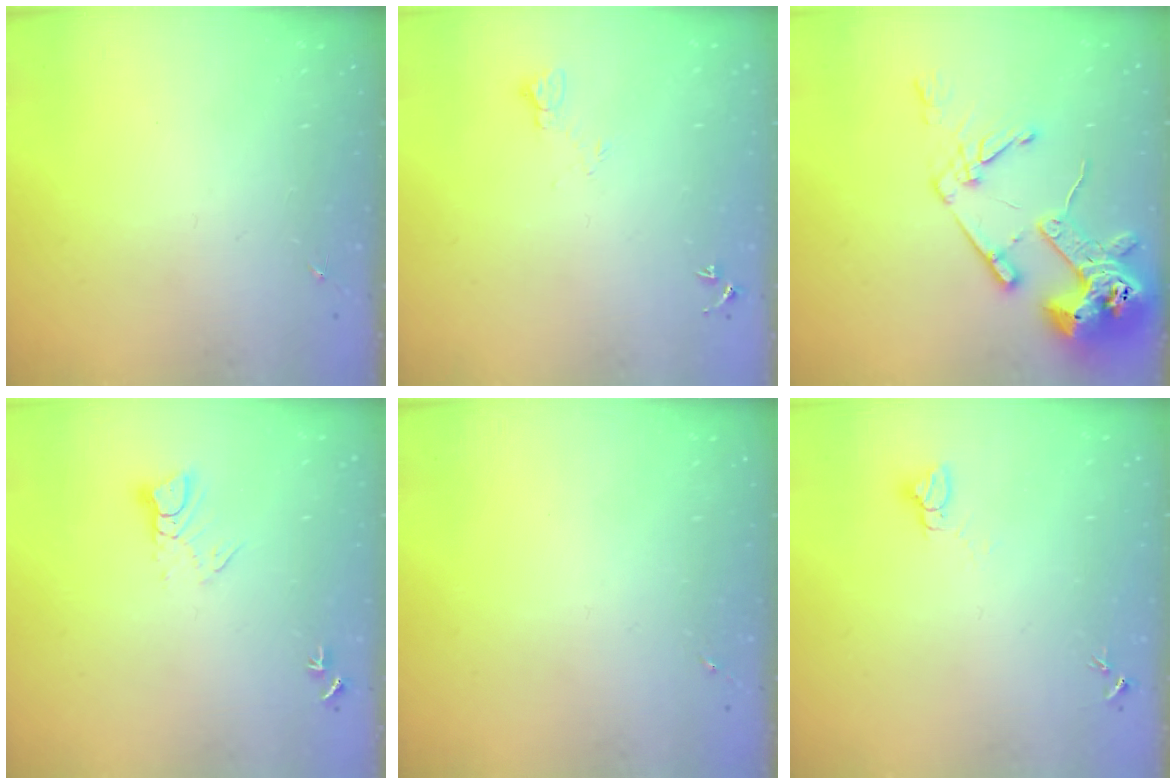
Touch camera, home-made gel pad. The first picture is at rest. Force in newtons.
{"total": 4.2, "press": 4.1, "slide": 0.5}
{"total": 17.2, "press": 17.1, "slide": 2.2}
{"total": 5.5, "press": 5.5, "slide": 0.4}
{"total": 0.0}
{"total": 3.2, "press": 3.2, "slide": 0.1}